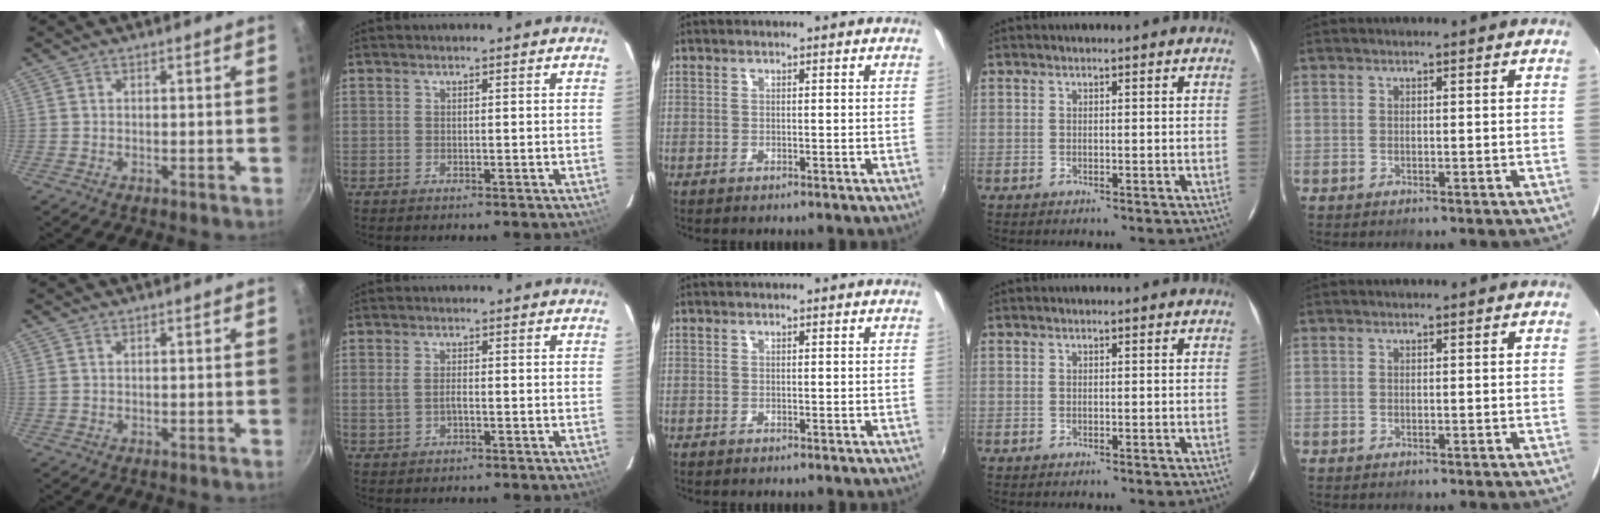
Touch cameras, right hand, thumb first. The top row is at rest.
{"thumb": {"total": 0.7, "force": [0.4, 0.5, 0.3], "torque": [-0.006, 0.001, 0.008]}, "index": {"total": 2.7, "force": [-0.5, 1.4, 2.2], "torque": [-0.046, 0.000, -0.006]}}